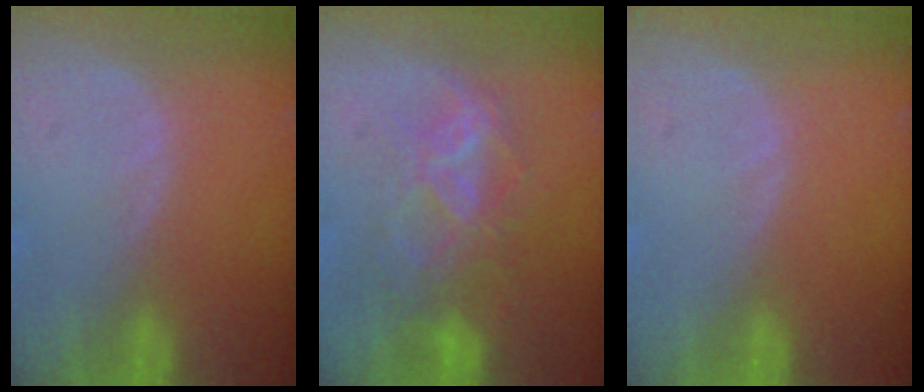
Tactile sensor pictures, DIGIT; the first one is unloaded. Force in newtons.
{"total": 6.9, "press": 6.7, "slide": 1.7}
{"total": 0.0}